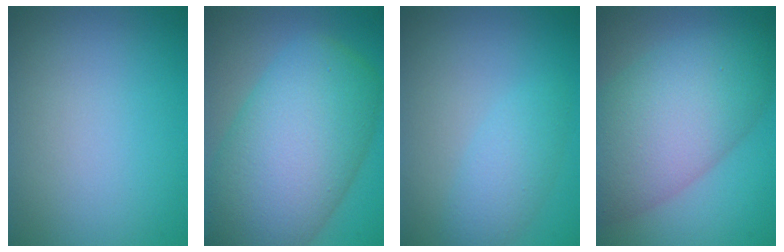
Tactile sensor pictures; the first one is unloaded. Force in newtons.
{"total": 13.6, "press": 13.6, "slide": 0.3}
{"total": 2.8, "press": 2.8, "slide": 0.1}
{"total": 10.6, "press": 10.6, "slide": 0.5}